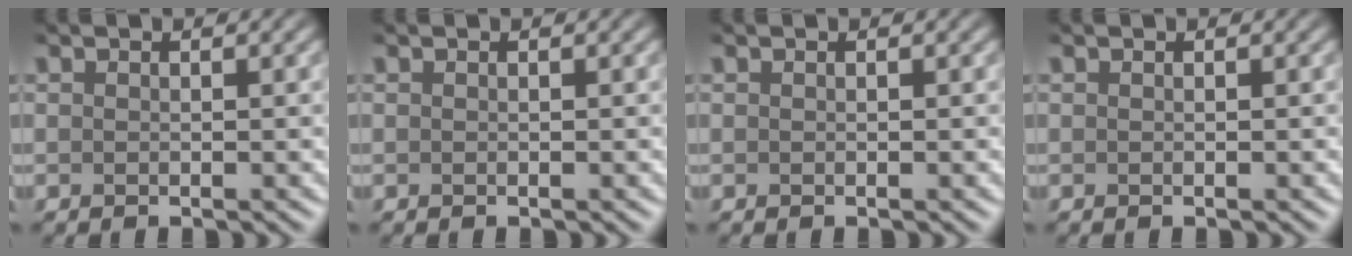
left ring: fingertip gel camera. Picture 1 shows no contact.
{"total": 0.0}
{"total": 0.0}
{"total": 0.0}